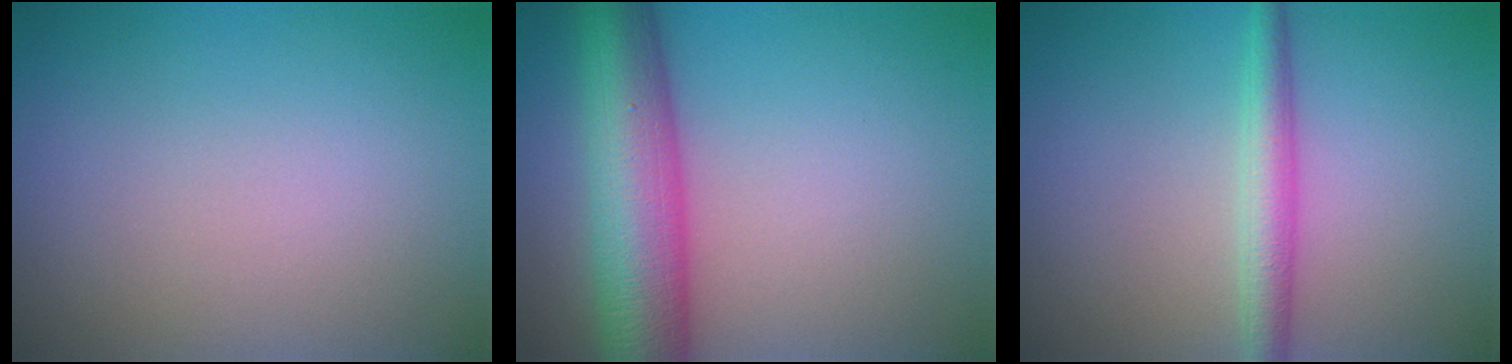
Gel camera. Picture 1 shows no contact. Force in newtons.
{"total": 8.9, "press": 8.9, "slide": 0.2}
{"total": 3.0, "press": 3.0, "slide": 0.1}